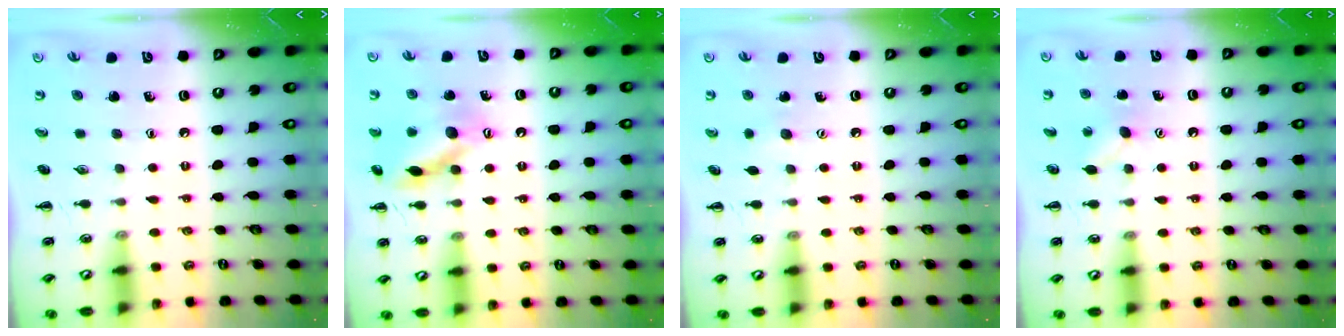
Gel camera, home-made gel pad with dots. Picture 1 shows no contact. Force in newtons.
{"total": 13.9, "press": 13.9, "slide": 1.3}
{"total": 4.3, "press": 4.2, "slide": 1.0}
{"total": 3.7, "press": 3.6, "slide": 0.7}